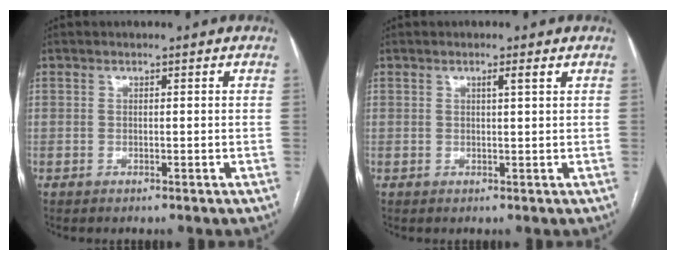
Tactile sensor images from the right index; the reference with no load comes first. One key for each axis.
{"total": 1.2, "fx": 0.7, "fy": -0.2, "fz": 1.0, "tx": -0.019, "ty": 0.000, "tz": 0.011}